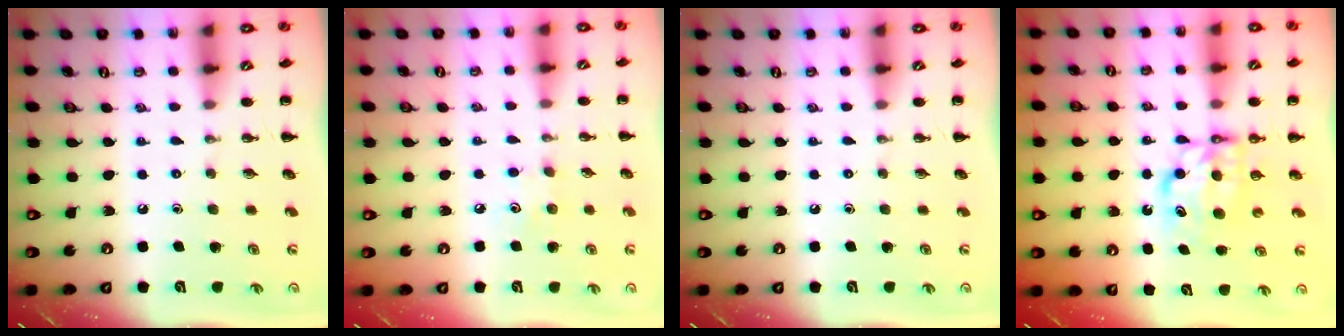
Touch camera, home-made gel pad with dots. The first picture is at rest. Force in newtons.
{"total": 4.3, "press": 4.1, "slide": 1.2}
{"total": 0.0}
{"total": 6.6, "press": 6.6, "slide": 0.5}